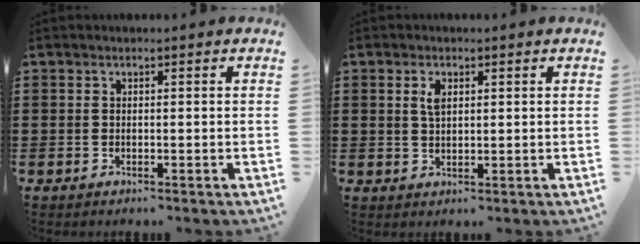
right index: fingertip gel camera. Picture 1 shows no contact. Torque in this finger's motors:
{"motor_torque": [0.38, 0.33, 0.27, 0.07]}